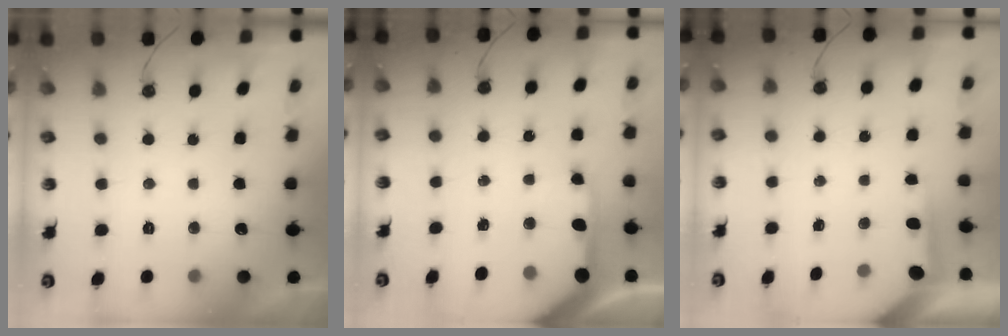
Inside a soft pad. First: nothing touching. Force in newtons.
{"total": 11.5, "press": 11.5, "slide": 1.3}
{"total": 3.9, "press": 3.9, "slide": 0.2}